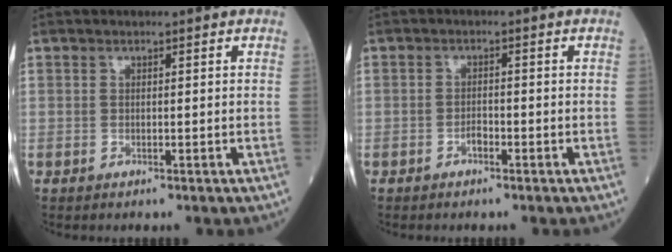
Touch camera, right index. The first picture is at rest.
{"total": 1.4, "force": [-0.9, 0.6, 0.8], "torque": [-0.010, 0.004, -0.017]}